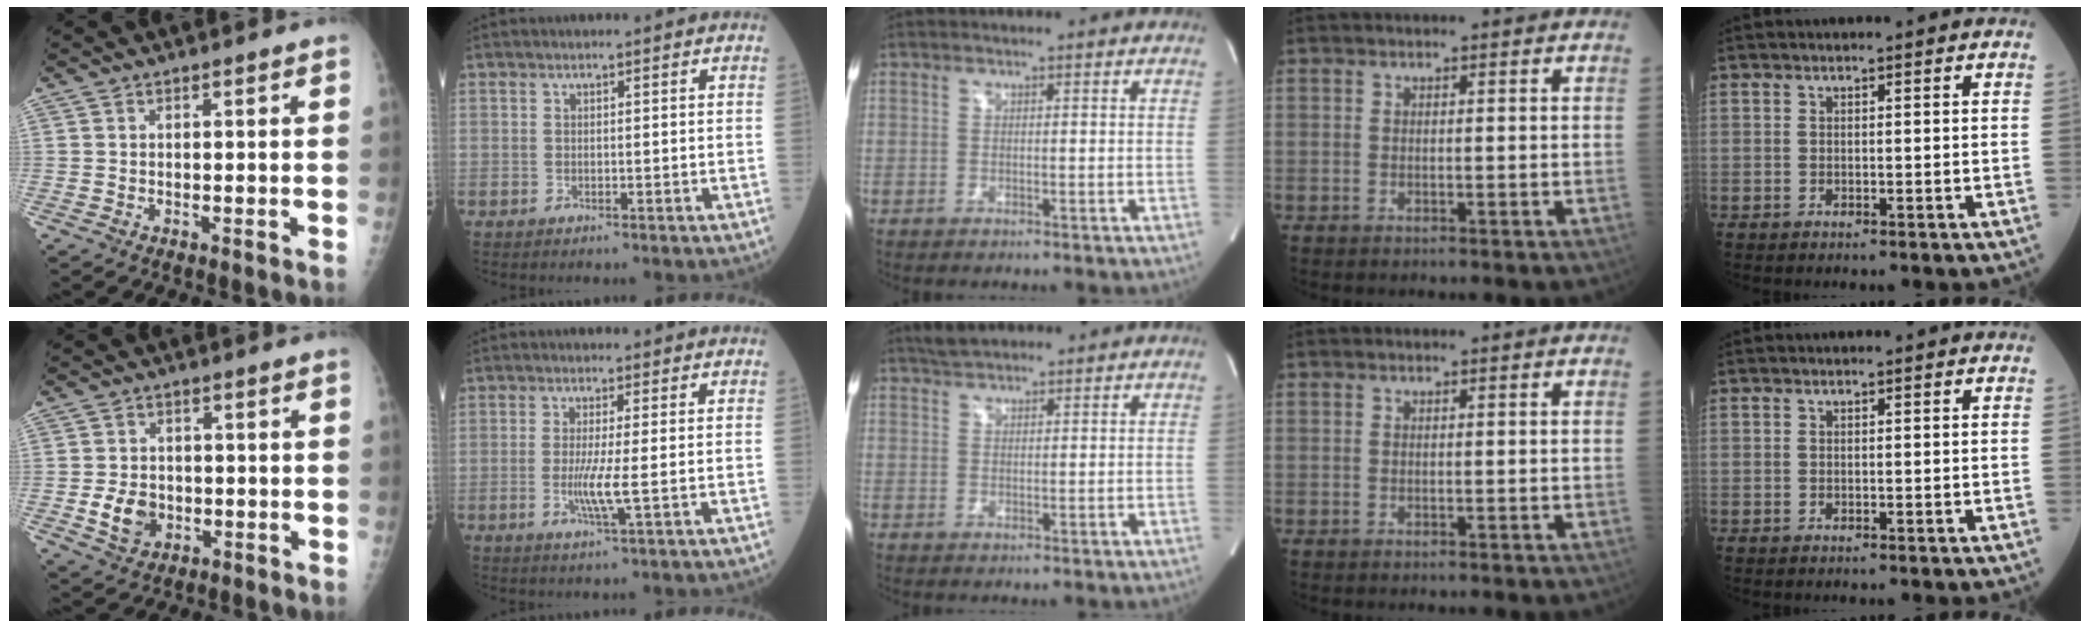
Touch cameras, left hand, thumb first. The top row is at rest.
{"thumb": {"total": 6.2, "force": [-1.5, 4.9, 3.5], "torque": [-0.046, 0.005, -0.020]}, "index": {"total": 3.9, "force": [-0.6, -0.5, 3.8], "torque": [-0.087, -0.011, -0.012]}, "middle": {"total": 2.9, "force": [2.6, 1.0, 0.9], "torque": [-0.023, 0.012, 0.045]}}